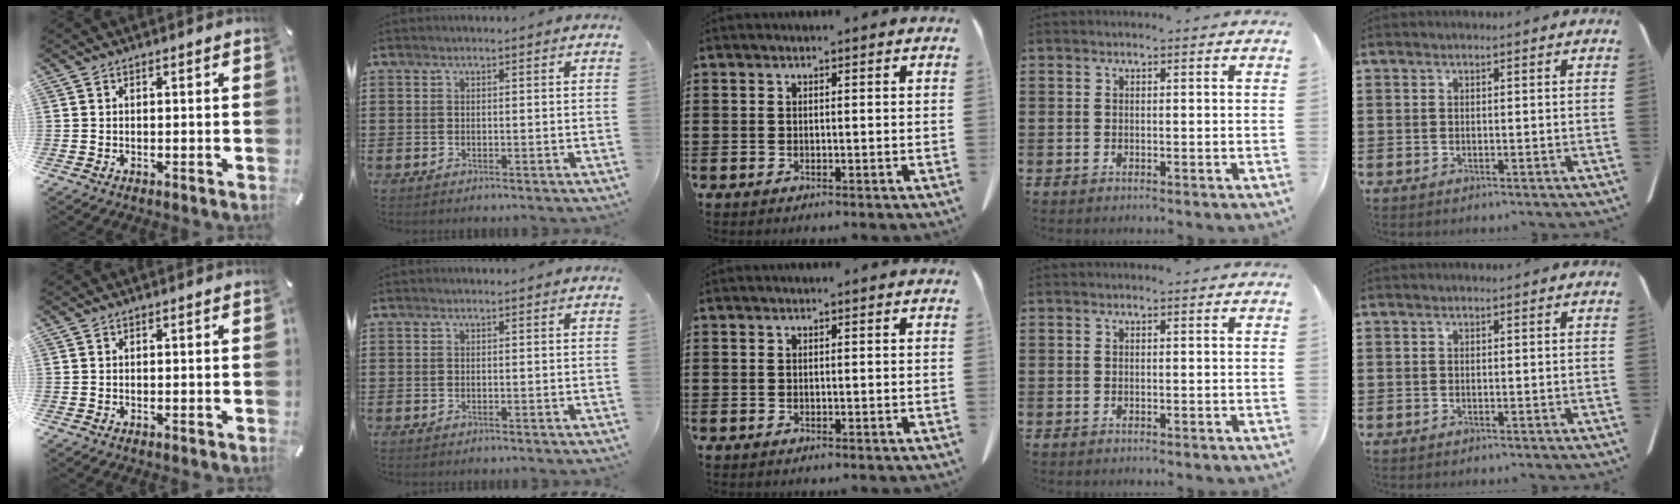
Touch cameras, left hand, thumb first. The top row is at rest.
{}